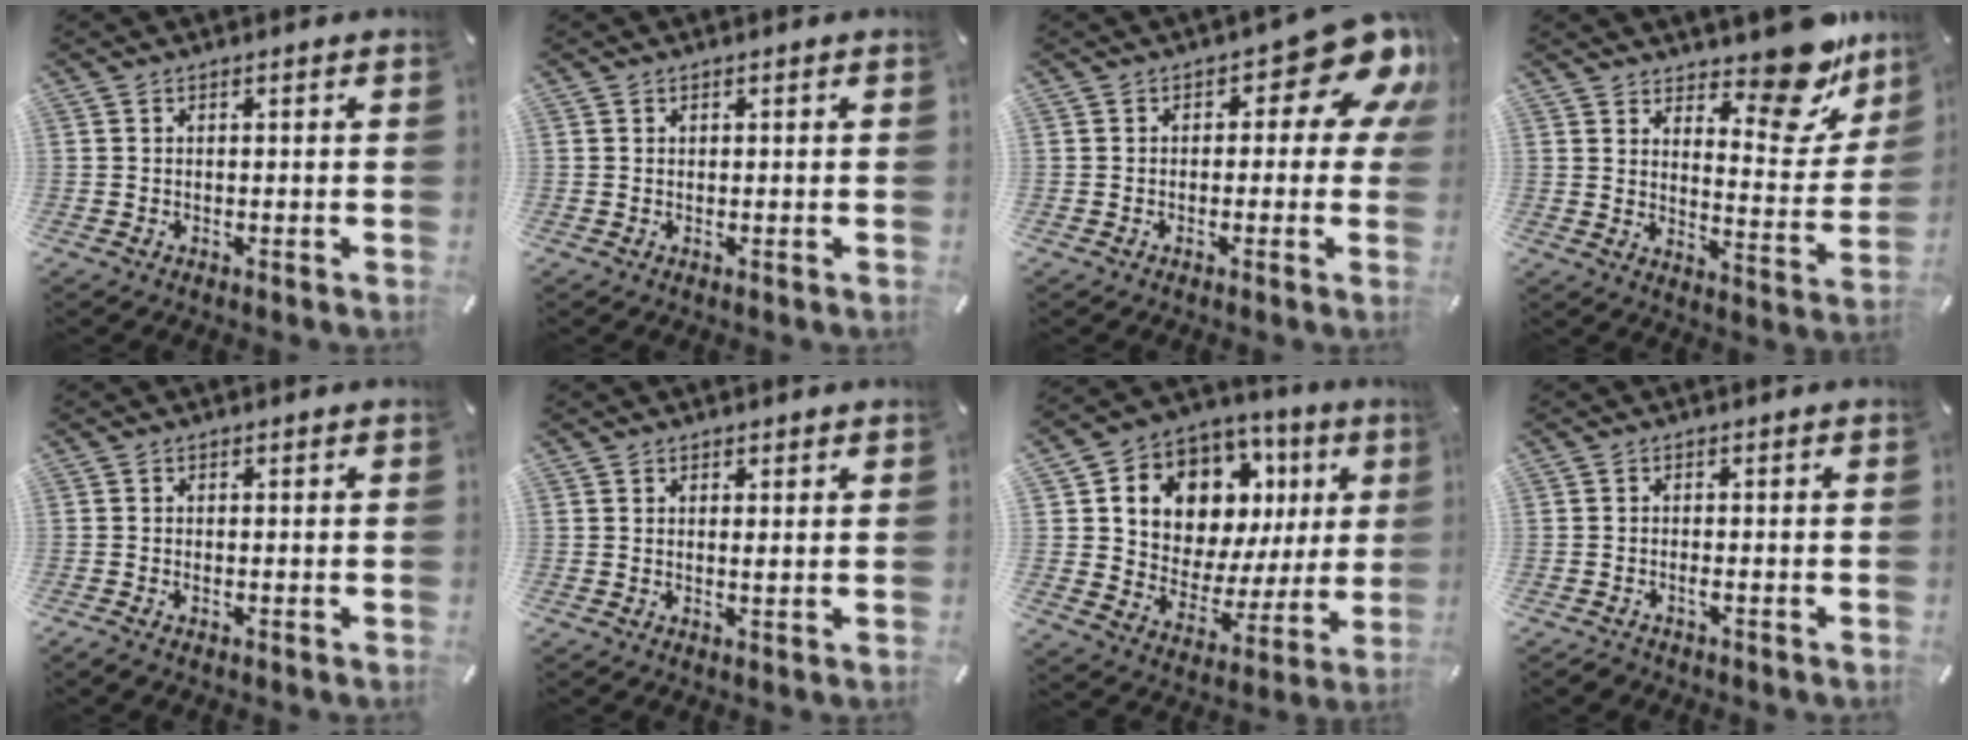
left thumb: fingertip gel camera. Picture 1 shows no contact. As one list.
[{"total": 0.0}, {"total": 11.9, "force": [5.2, 5.4, 9.3], "torque": [-0.117, -0.039, 0.090]}, {"total": 15.2, "force": [12.0, 6.1, 7.2], "torque": [-0.073, -0.117, 0.201]}, {"total": 0.7, "force": [-0.3, 0.4, 0.5], "torque": [-0.011, -0.002, -0.006]}, {"total": 1.2, "force": [0.8, 0.5, 0.6], "torque": [-0.005, -0.004, 0.014]}, {"total": 11.7, "force": [6.3, 8.7, 4.5], "torque": [-0.080, -0.066, 0.114]}, {"total": 1.3, "force": [-1.0, 0.4, 0.8], "torque": [-0.017, 0.001, -0.019]}]